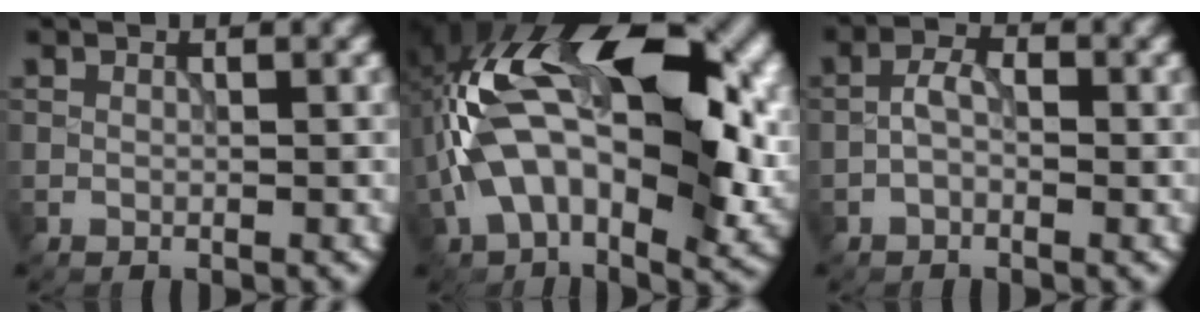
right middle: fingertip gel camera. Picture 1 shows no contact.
{"total": 17.1, "force": [0.9, 8.8, 14.6], "torque": [-0.261, 0.016, 0.002]}
{"total": 2.3, "force": [-0.7, 1.2, 1.8], "torque": [-0.034, 0.008, -0.019]}